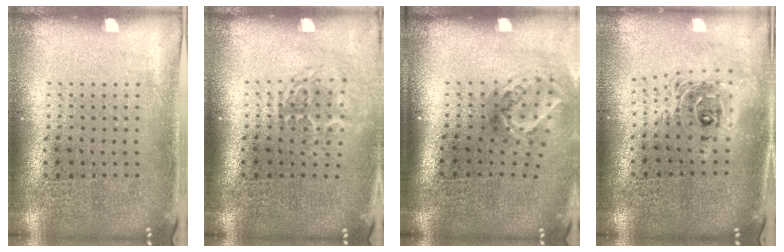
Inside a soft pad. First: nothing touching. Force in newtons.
{"total": 1.7, "press": 1.2, "slide": 1.2}
{"total": 1.9, "press": 1.2, "slide": 1.5}
{"total": 2.0, "press": 1.5, "slide": 1.3}